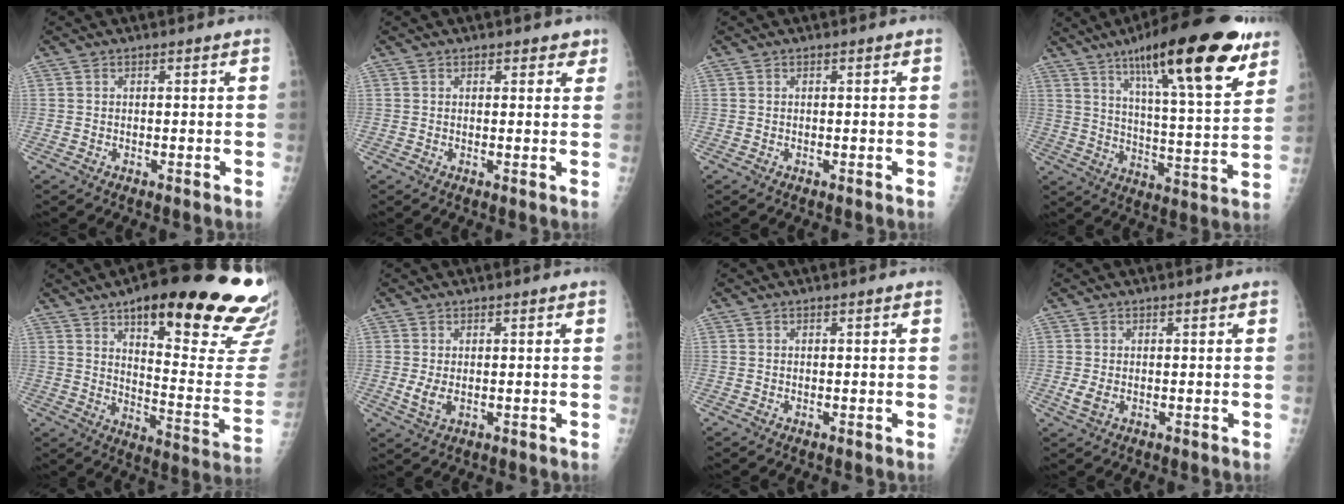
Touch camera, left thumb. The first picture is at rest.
{"total": 2.4, "force": [1.6, 1.4, 1.1], "torque": [0.013, -0.006, 0.016]}
{"total": 0.0}
{"total": 25.7, "force": [15.1, 5.8, 20.0], "torque": [-0.286, -0.045, 0.231]}
{"total": 29.0, "force": [18.6, 7.0, 21.1], "torque": [-0.236, -0.079, 0.257]}
{"total": 3.2, "force": [0.2, 1.8, 2.6], "torque": [-0.049, -0.010, 0.009]}
{"total": 0.0}
{"total": 2.3, "force": [0.0, 1.4, 1.8], "torque": [-0.042, -0.006, 0.003]}